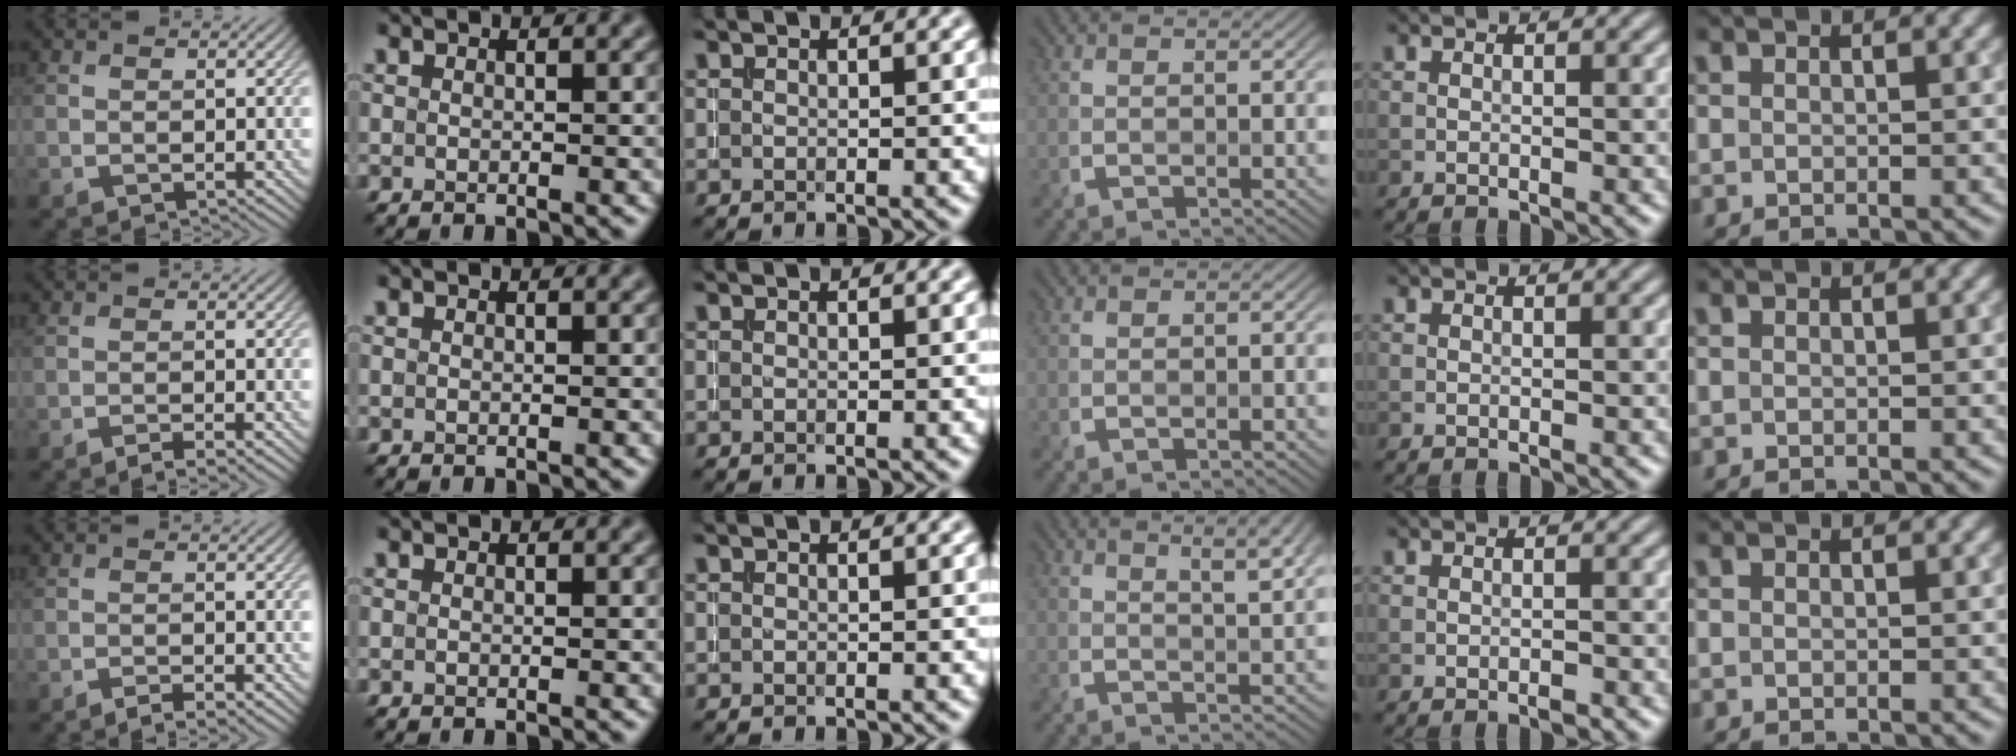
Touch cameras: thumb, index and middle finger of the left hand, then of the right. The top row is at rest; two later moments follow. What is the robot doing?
{"motion": "pour", "object": "almond"}